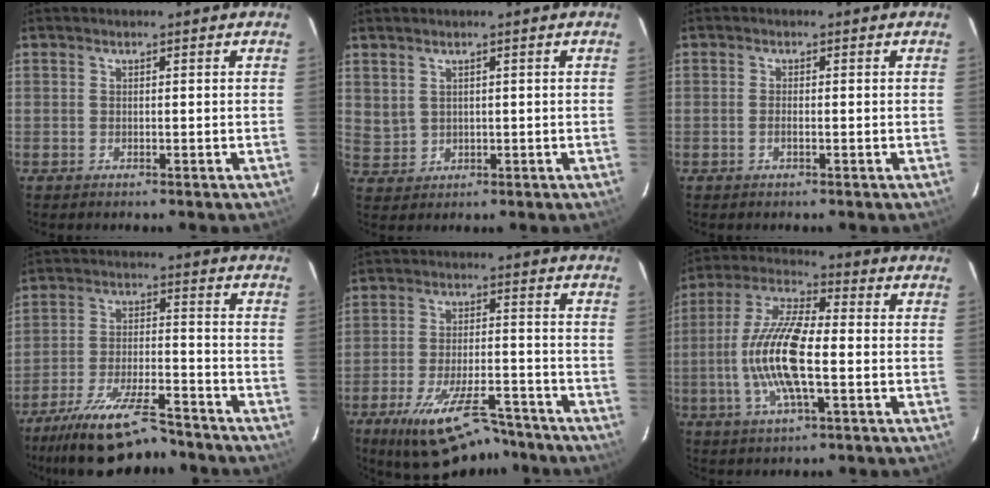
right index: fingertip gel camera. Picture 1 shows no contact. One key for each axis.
{"total": 2.7, "fx": 1.6, "fy": 2.0, "fz": 1.0, "tx": -0.020, "ty": 0.002, "tz": 0.042}
{"total": 1.1, "fx": -0.4, "fy": 0.2, "fz": 1.0, "tx": -0.022, "ty": 0.001, "tz": -0.008}
{"total": 16.6, "fx": -13.8, "fy": 4.1, "fz": 8.3, "tx": -0.175, "ty": -0.018, "tz": -0.225}
{"total": 16.1, "fx": -12.1, "fy": 5.2, "fz": 9.3, "tx": -0.177, "ty": -0.022, "tz": -0.186}
{"total": 14.6, "fx": -2.3, "fy": 4.1, "fz": 13.8, "tx": -0.283, "ty": 0.002, "tz": -0.051}